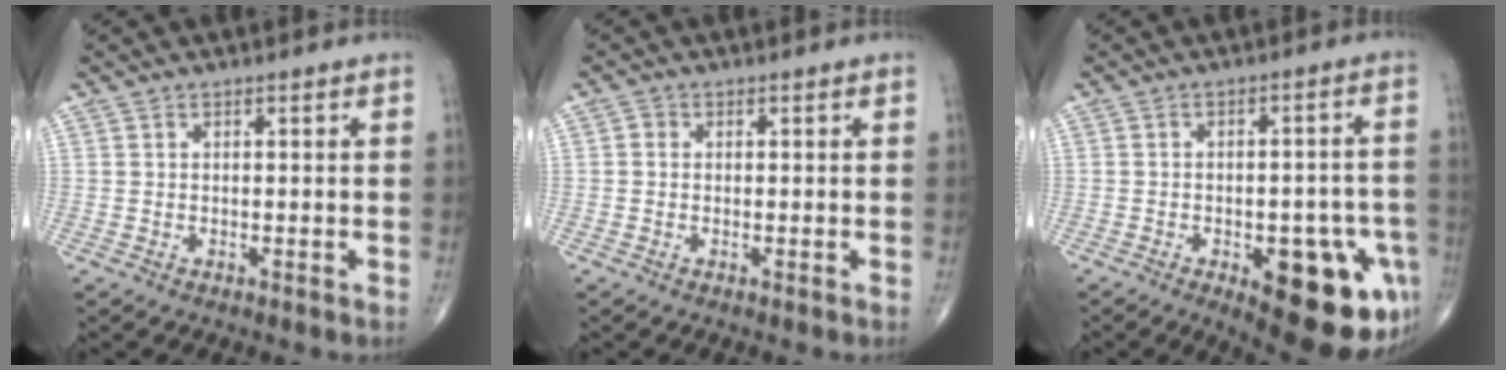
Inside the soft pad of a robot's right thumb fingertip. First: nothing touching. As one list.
[{"total": 1.0, "force": [0.0, 0.9, 0.4], "torque": [-0.003, 0.002, -0.005]}, {"total": 17.7, "force": [-7.0, 7.6, 14.4], "torque": [-0.125, 0.026, -0.071]}]